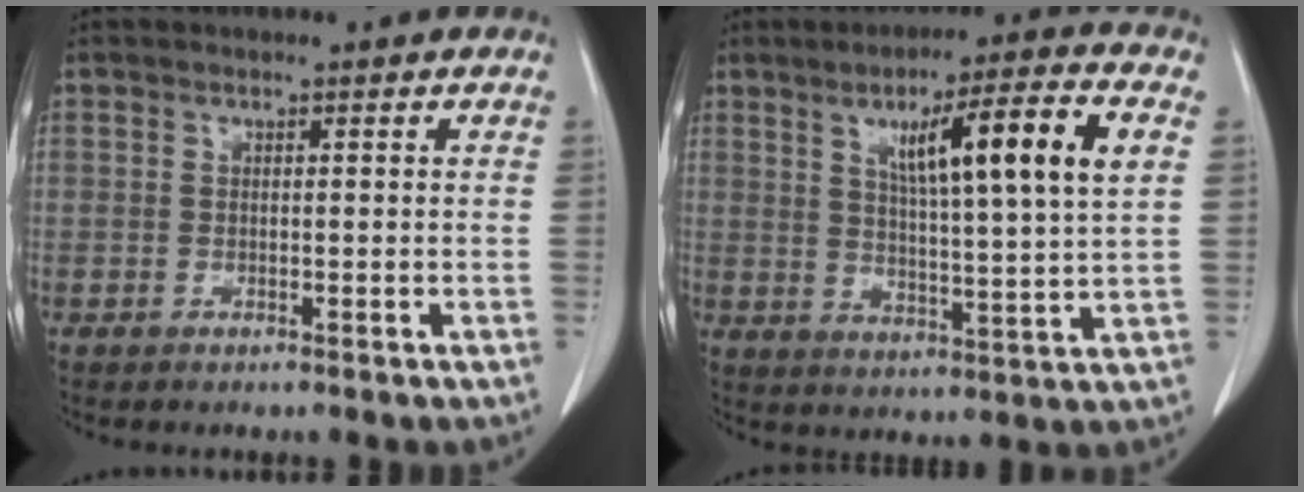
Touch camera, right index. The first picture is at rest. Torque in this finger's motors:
{"motor_torque": [1.26, 0.23, 0.78, 0.21]}